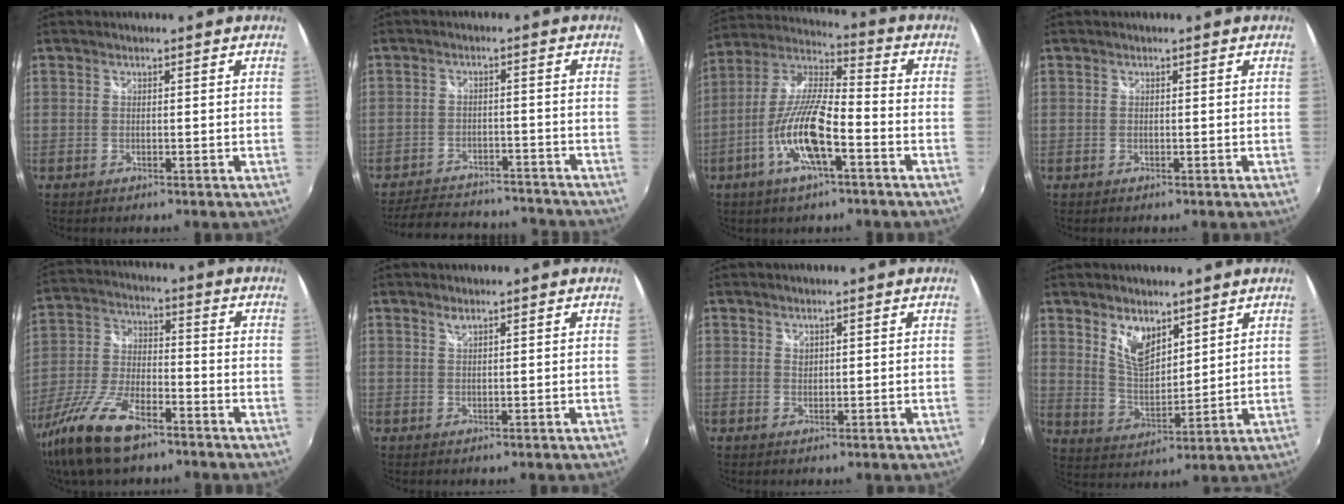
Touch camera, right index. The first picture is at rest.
{"total": 16.0, "force": [-13.9, 5.9, 5.1], "torque": [-0.122, 0.029, -0.180]}
{"total": 14.0, "force": [-5.8, 3.2, 12.3], "torque": [-0.252, -0.005, -0.114]}
{"total": 0.0}
{"total": 15.3, "force": [-10.1, 5.7, 10.0], "torque": [-0.222, -0.025, -0.196]}
{"total": 1.0, "force": [0.8, 0.2, 0.5], "torque": [-0.008, 0.001, 0.014]}
{"total": 1.0, "force": [0.7, 0.7, 0.3], "torque": [-0.002, 0.001, 0.011]}
{"total": 8.0, "force": [4.9, 4.0, 4.8], "torque": [-0.083, 0.000, 0.098]}